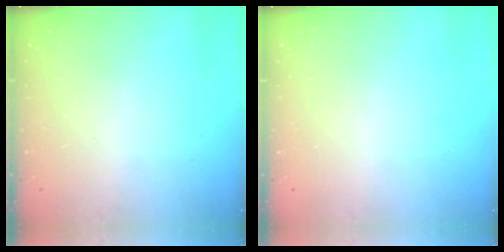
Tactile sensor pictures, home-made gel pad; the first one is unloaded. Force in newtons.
{"total": 0.0}